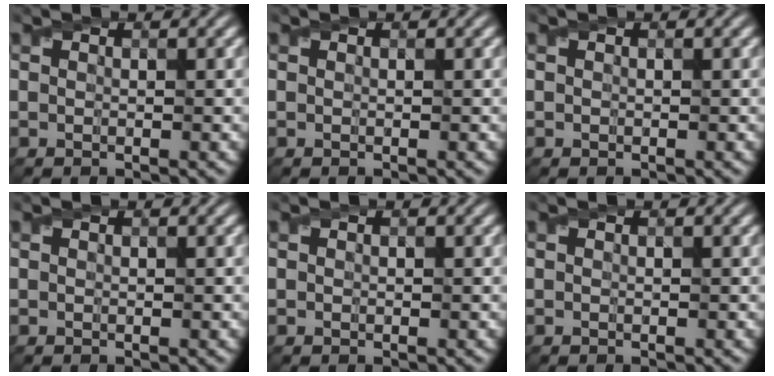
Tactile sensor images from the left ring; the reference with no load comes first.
{"total": 0.0}
{"total": 0.0}
{"total": 0.0}
{"total": 0.0}
{"total": 0.0}